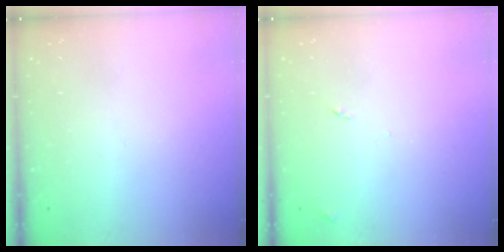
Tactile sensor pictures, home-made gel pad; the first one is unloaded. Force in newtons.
{"total": 7.4, "press": 7.4, "slide": 0.7}